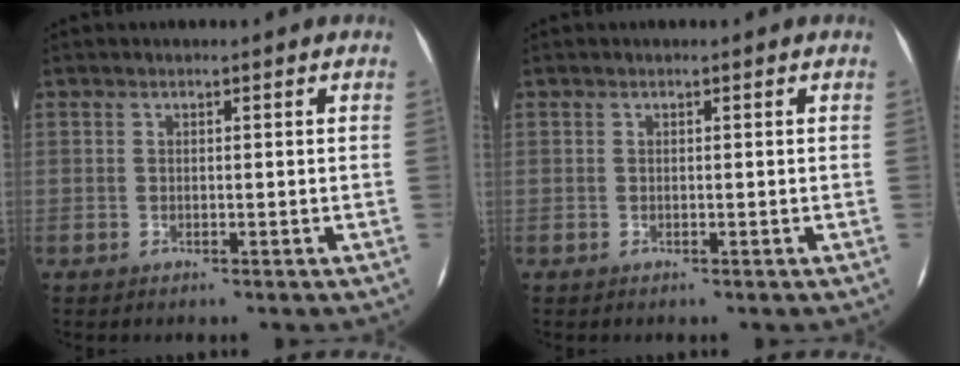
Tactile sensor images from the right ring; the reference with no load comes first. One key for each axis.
{"total": 0.0}